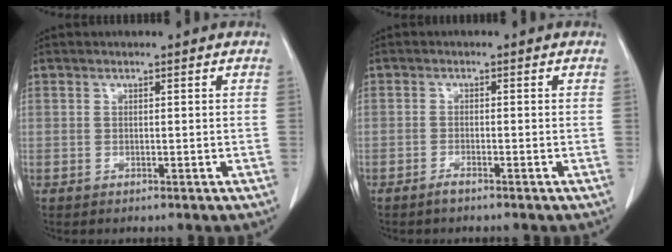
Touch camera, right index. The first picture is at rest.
{"total": 1.1, "force": [-1.0, 0.1, 0.6], "torque": [-0.013, 0.000, -0.017]}